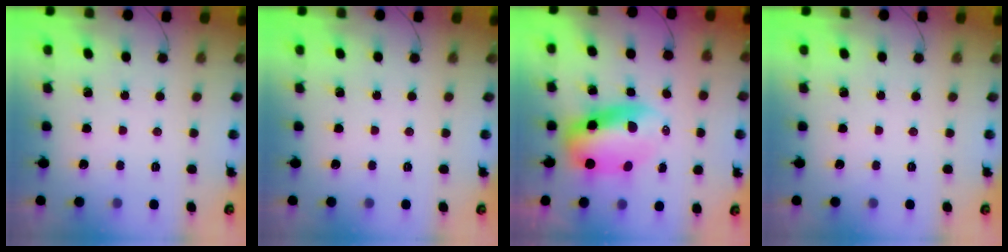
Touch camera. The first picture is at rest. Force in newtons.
{"total": 0.0}
{"total": 8.4, "press": 8.1, "slide": 2.2}
{"total": 0.0}